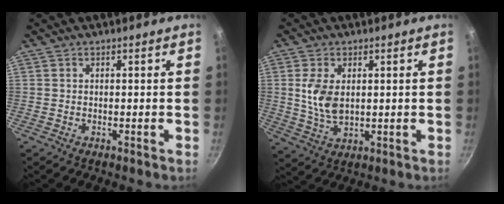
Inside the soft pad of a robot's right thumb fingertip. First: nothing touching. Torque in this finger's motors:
{"motor_torque": [0.13, 0.11, 1.00, 0.37, 0.27]}